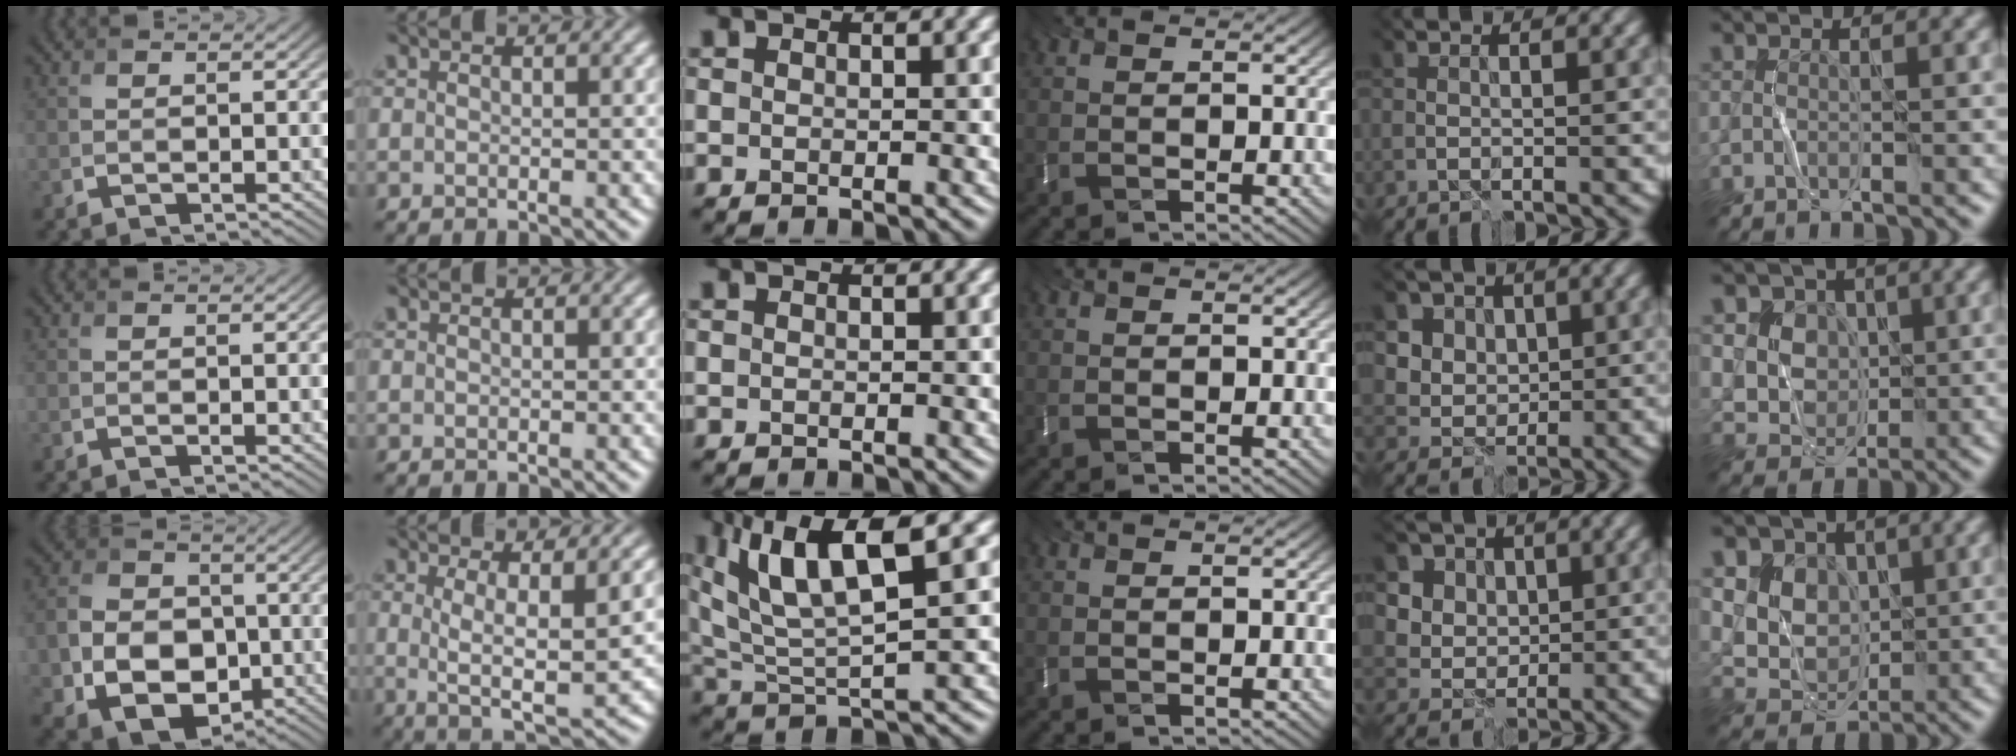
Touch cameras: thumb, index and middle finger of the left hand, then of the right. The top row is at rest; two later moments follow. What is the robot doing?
{"motion": "fold", "object": "bubble wrap"}